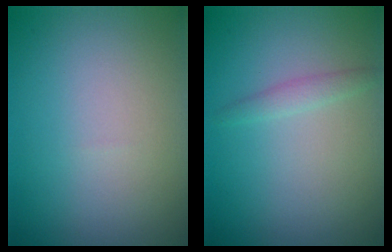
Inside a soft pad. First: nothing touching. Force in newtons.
{"total": 1.2, "press": 1.2, "slide": 0.1}